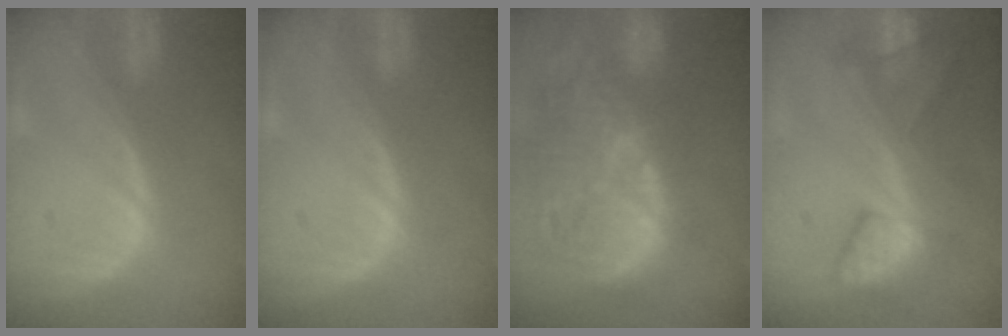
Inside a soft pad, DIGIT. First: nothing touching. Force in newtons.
{"total": 0.0}
{"total": 15.0, "press": 13.1, "slide": 7.2}
{"total": 7.6, "press": 7.5, "slide": 1.5}